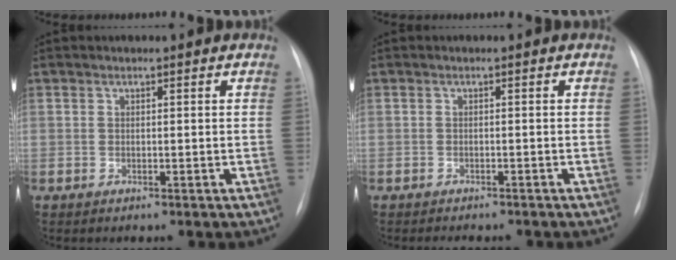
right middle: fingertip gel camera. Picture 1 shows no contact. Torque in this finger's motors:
{"motor_torque": [0.09, -0.08, 0.01, 0.01]}